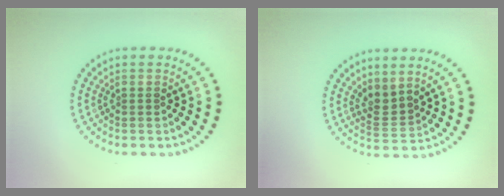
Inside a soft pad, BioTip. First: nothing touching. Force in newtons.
{"total": 2.3, "press": 1.5, "slide": 1.8}